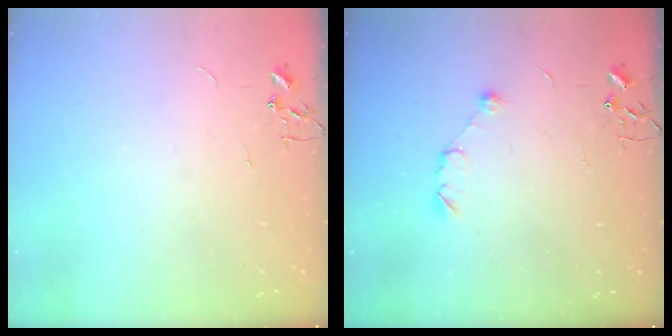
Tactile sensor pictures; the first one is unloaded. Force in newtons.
{"total": 6.8, "press": 6.8, "slide": 0.9}